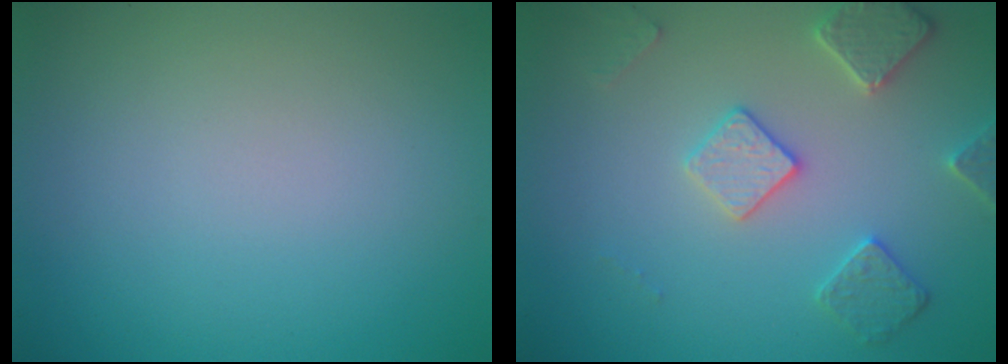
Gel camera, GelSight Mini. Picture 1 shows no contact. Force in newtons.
{"total": 3.5, "press": 3.3, "slide": 1.2}